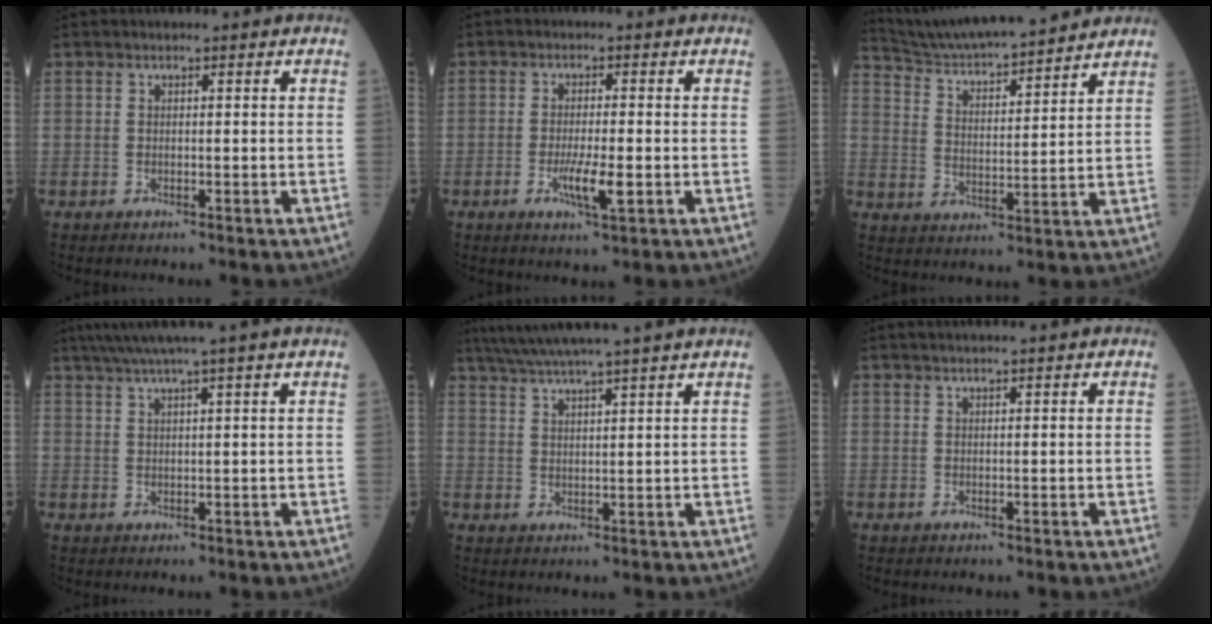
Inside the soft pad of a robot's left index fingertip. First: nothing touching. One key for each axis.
{"total": 4.7, "fx": -1.5, "fy": 0.5, "fz": 4.4, "tx": -0.087, "ty": -0.007, "tz": -0.024}
{"total": 16.3, "fx": 15.2, "fy": 1.1, "fz": 5.8, "tx": -0.108, "ty": 0.010, "tz": 0.242}
{"total": 7.2, "fx": 5.6, "fy": -2.0, "fz": 3.9, "tx": -0.058, "ty": 0.017, "tz": 0.081}
{"total": 12.0, "fx": 10.3, "fy": -1.7, "fz": 5.8, "tx": -0.101, "ty": 0.008, "tz": 0.147}
{"total": 3.2, "fx": 2.8, "fy": -0.3, "fz": 1.5, "tx": -0.013, "ty": 0.022, "tz": 0.041}